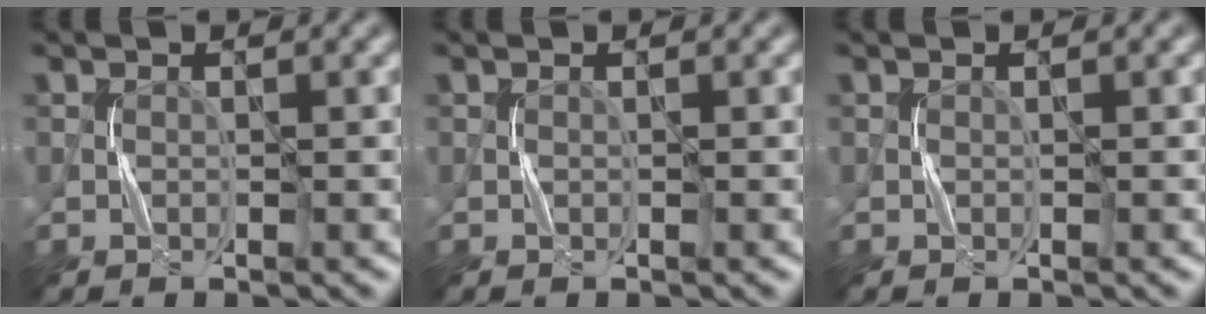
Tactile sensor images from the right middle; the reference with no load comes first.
{"total": 0.0}
{"total": 0.0}